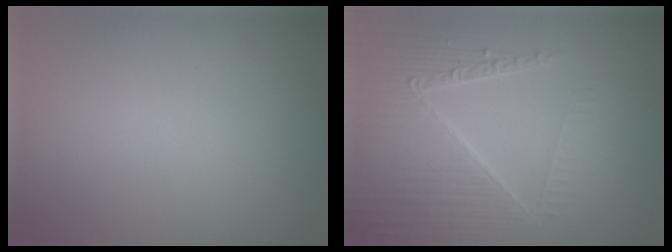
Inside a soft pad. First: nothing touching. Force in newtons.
{"total": 6.2, "press": 5.0, "slide": 3.7}